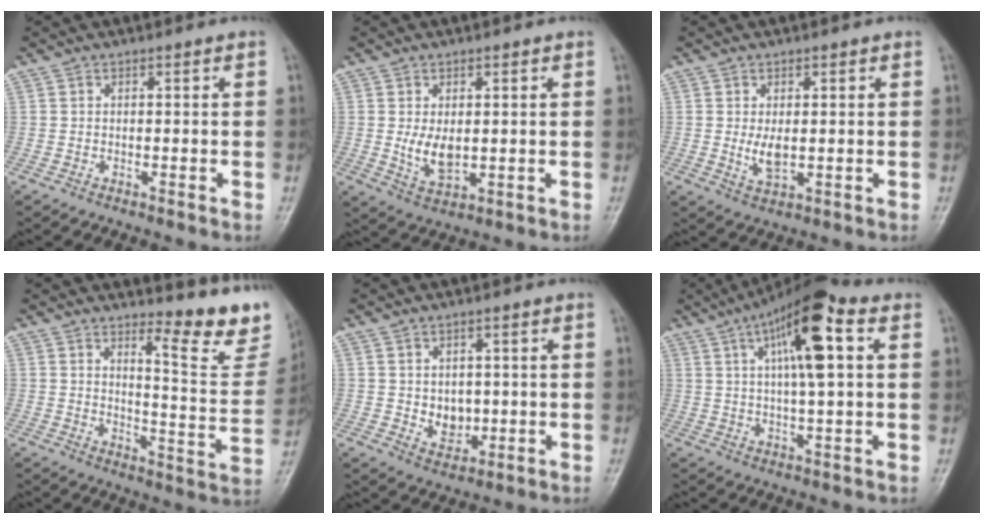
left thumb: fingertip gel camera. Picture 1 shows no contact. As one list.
[{"total": 5.4, "force": [0.3, 3.2, 4.4], "torque": [-0.072, -0.015, 0.015]}, {"total": 3.9, "force": [0.2, 2.0, 3.3], "torque": [-0.057, -0.012, 0.010]}, {"total": 12.3, "force": [10.4, 2.7, 6.1], "torque": [-0.045, -0.109, 0.130]}, {"total": 5.1, "force": [0.2, 4.1, 3.1], "torque": [-0.022, -0.007, 0.014]}, {"total": 14.0, "force": [4.5, 3.6, 12.8], "torque": [-0.216, 0.013, 0.064]}]